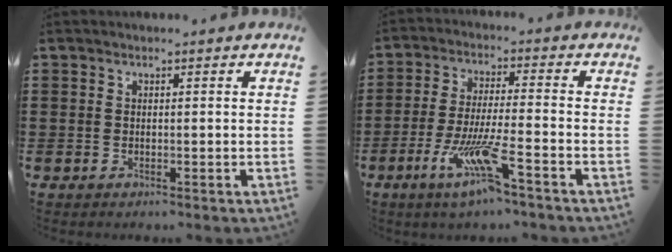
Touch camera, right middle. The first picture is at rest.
{"total": 8.7, "force": [-5.0, 0.6, 7.1], "torque": [-0.139, -0.008, -0.093]}